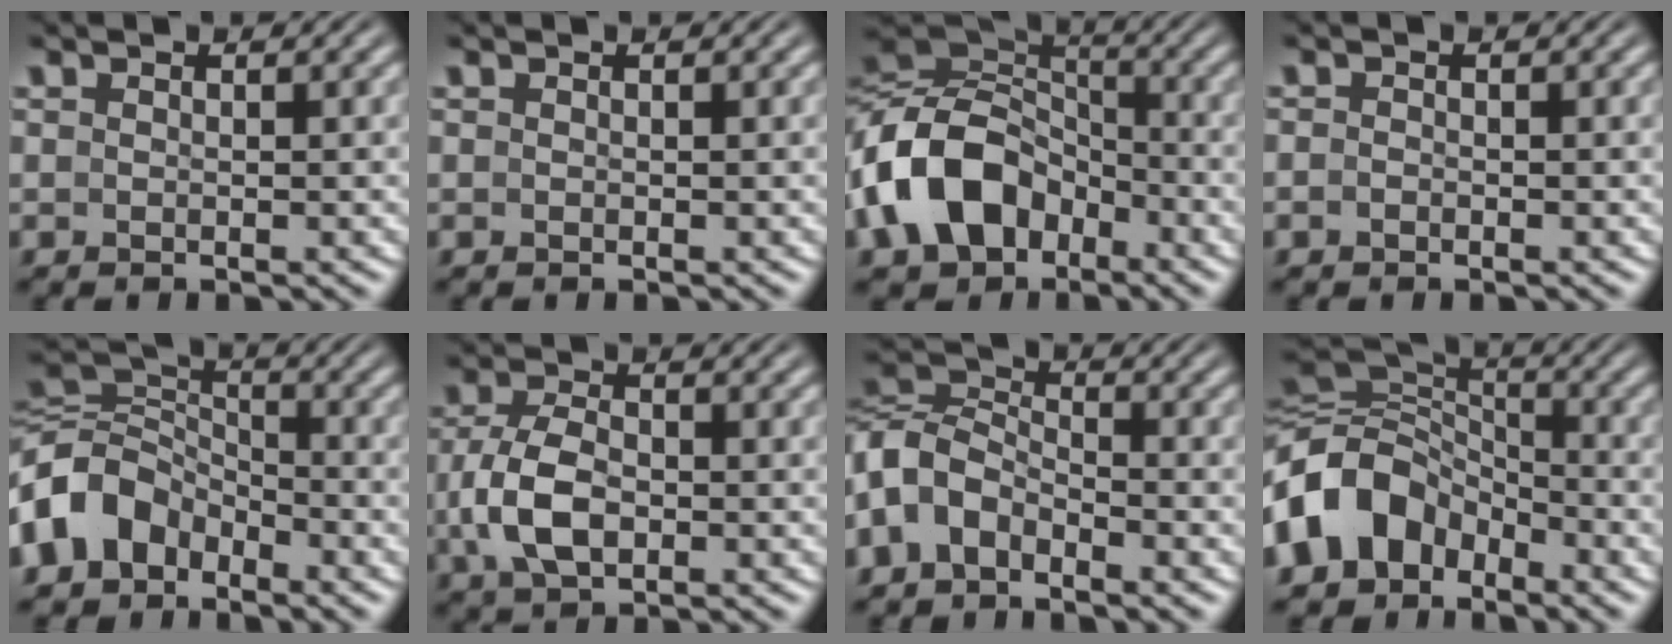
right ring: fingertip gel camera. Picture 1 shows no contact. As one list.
[{"total": 0.0}, {"total": 10.3, "force": [-1.6, 8.3, 5.9], "torque": [-0.144, -0.029, -0.020]}, {"total": 0.8, "force": [-0.7, 0.4, 0.1], "torque": [-0.009, -0.009, -0.011]}, {"total": 8.2, "force": [-2.0, 6.9, 4.0], "torque": [-0.107, -0.024, -0.035]}, {"total": 4.9, "force": [-0.9, 3.0, 3.7], "torque": [-0.093, -0.017, -0.002]}, {"total": 8.3, "force": [-1.7, 7.4, 3.3], "torque": [-0.099, -0.021, -0.040]}, {"total": 9.4, "force": [-2.1, 7.8, 4.7], "torque": [-0.124, -0.019, -0.038]}]